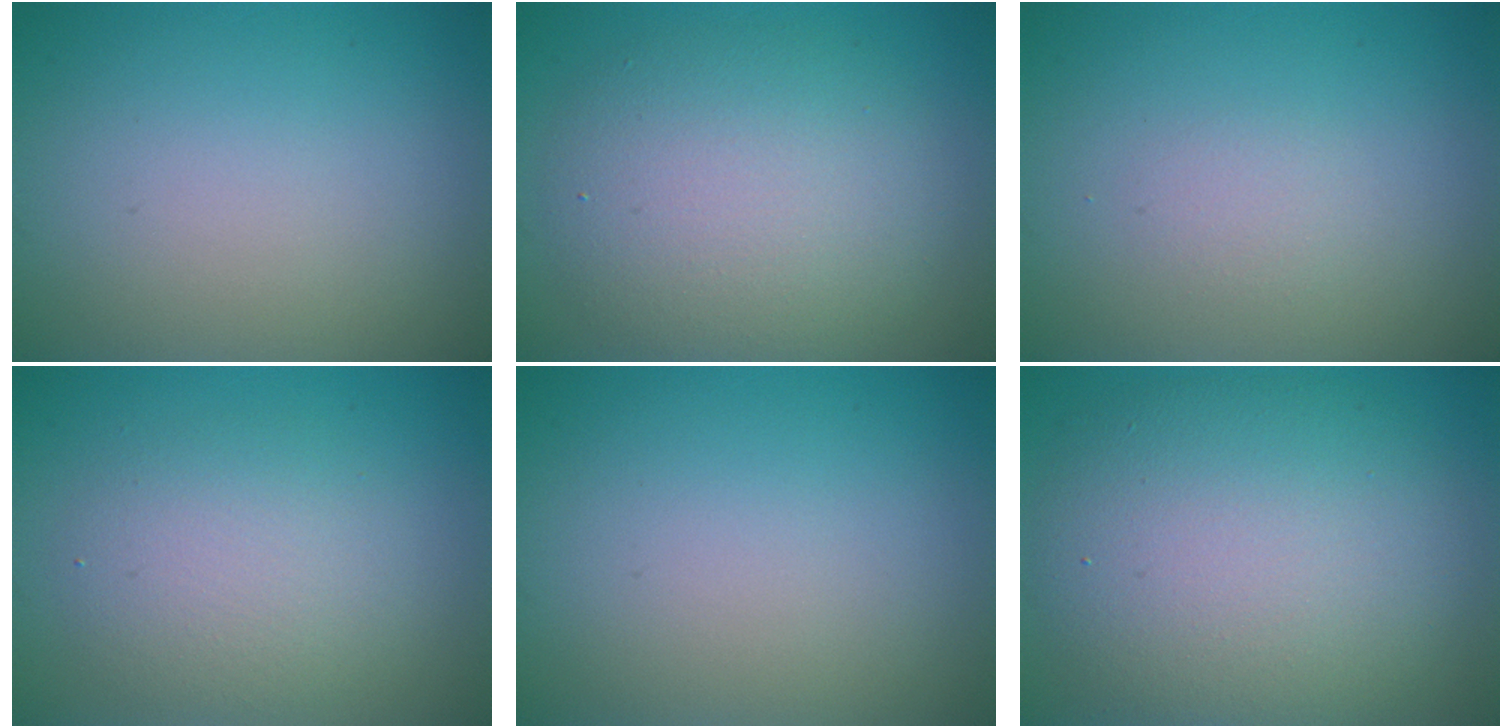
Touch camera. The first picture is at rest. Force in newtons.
{"total": 6.6, "press": 6.5, "slide": 0.7}
{"total": 1.0, "press": 0.9, "slide": 0.1}
{"total": 3.8, "press": 3.8, "slide": 0.1}
{"total": 0.0}
{"total": 10.0, "press": 10.0, "slide": 0.6}